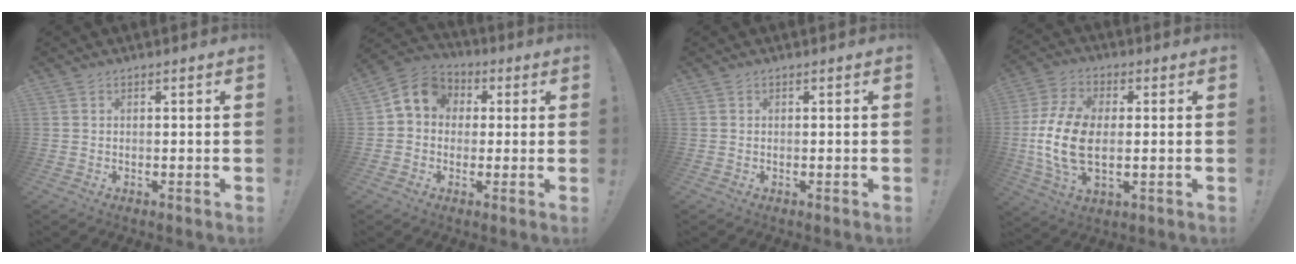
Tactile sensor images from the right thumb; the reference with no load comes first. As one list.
[{"total": 9.1, "force": [1.6, 7.9, 4.4], "torque": [-0.058, 0.010, 0.034]}, {"total": 0.0}, {"total": 15.4, "force": [-0.8, 9.2, 12.3], "torque": [-0.246, 0.000, -0.015]}]